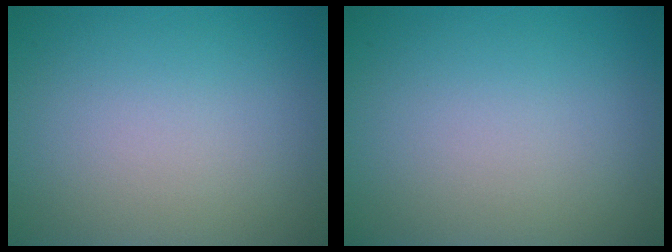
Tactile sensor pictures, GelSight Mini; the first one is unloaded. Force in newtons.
{"total": 0.0}